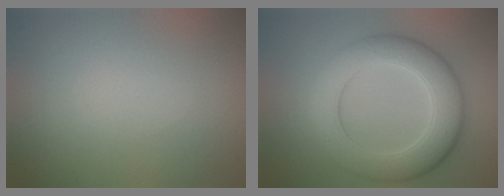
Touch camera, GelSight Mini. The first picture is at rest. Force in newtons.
{"total": 7.9, "press": 7.8, "slide": 0.6}